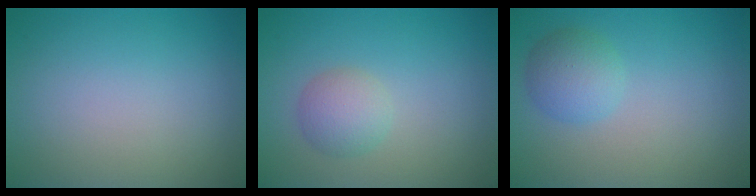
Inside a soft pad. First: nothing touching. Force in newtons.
{"total": 2.5, "press": 2.5, "slide": 0.1}
{"total": 2.7, "press": 2.7, "slide": 0.2}